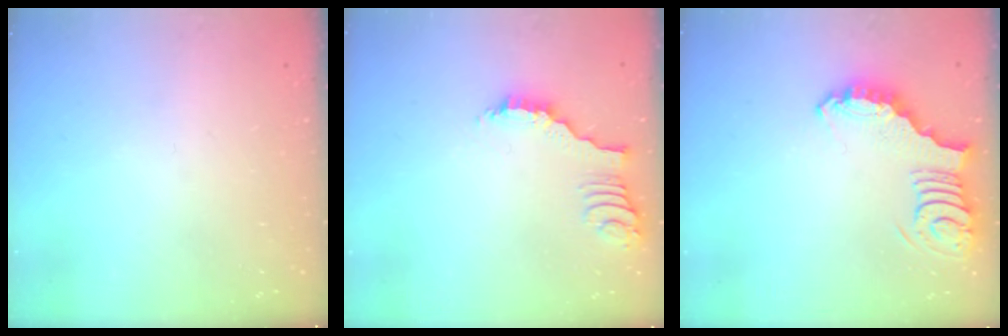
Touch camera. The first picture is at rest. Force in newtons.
{"total": 2.2, "press": 2.2, "slide": 0.4}
{"total": 4.1, "press": 4.0, "slide": 0.6}